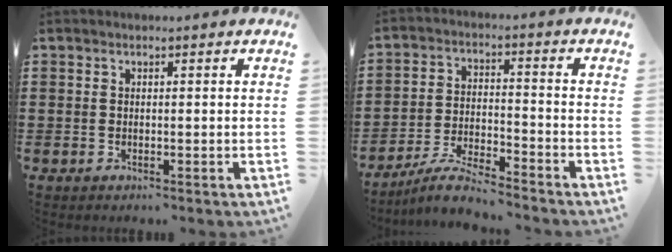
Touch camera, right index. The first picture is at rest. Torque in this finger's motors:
{"motor_torque": [0.32, 1.82, 0.07, 0.00]}